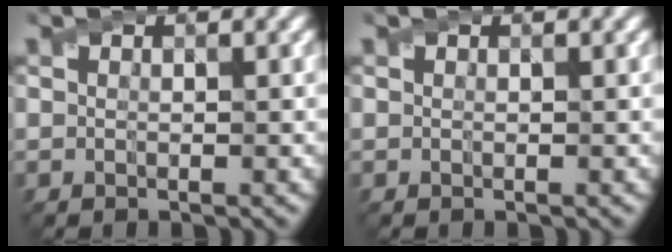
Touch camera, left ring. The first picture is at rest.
{"total": 0.0}